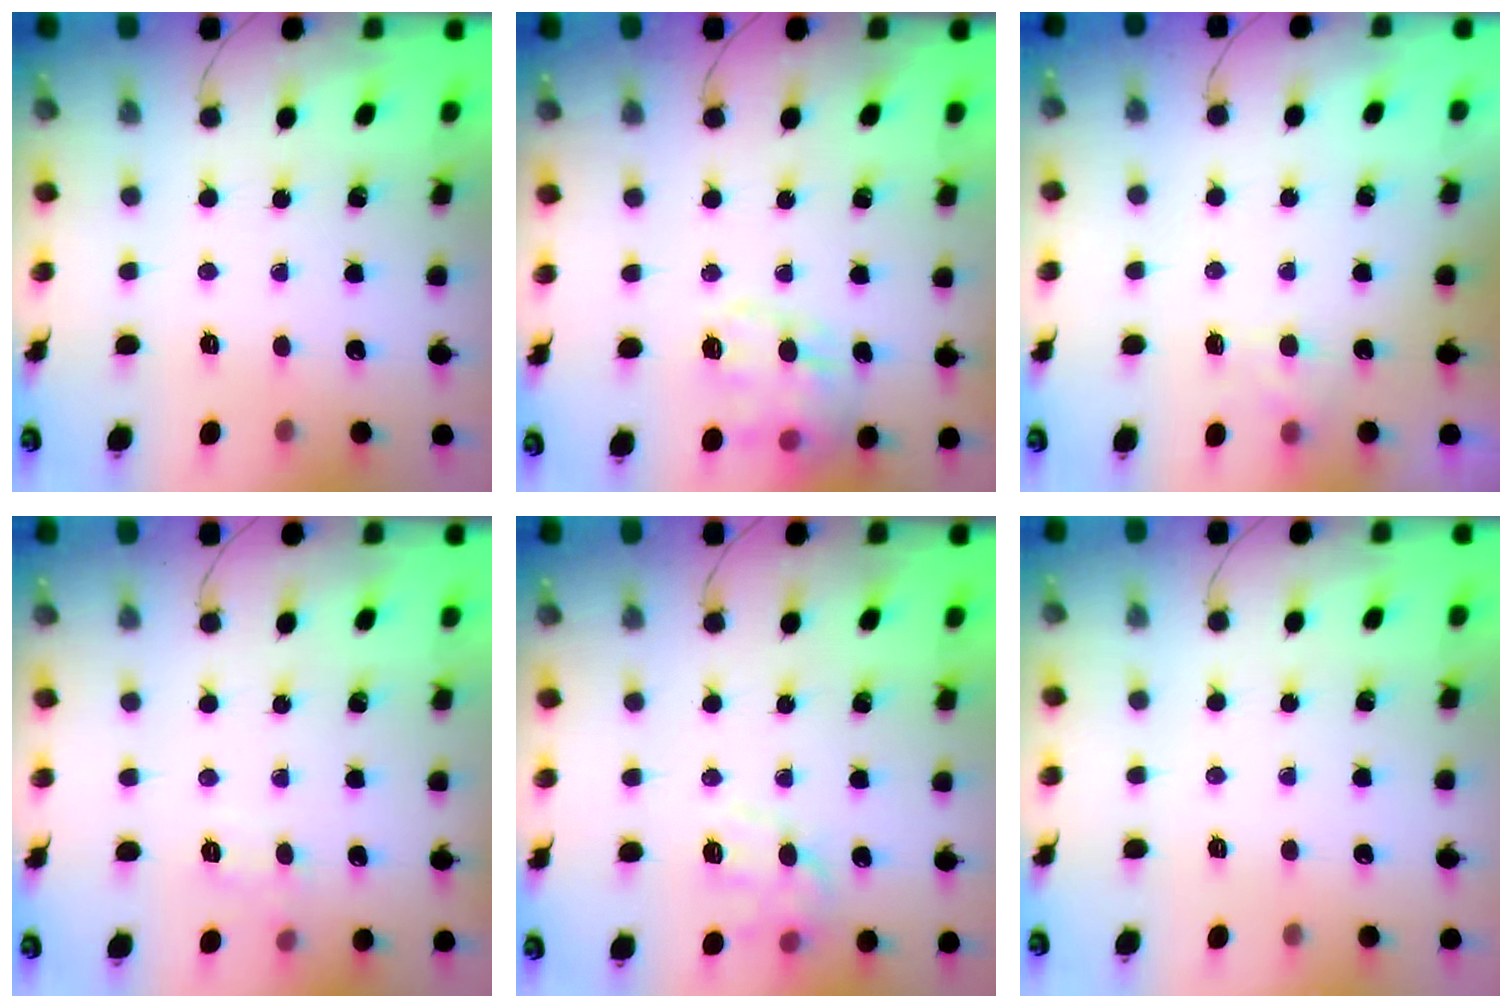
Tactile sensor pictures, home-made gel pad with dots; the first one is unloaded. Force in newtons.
{"total": 13.0, "press": 12.9, "slide": 1.2}
{"total": 6.3, "press": 6.1, "slide": 1.6}
{"total": 6.0, "press": 5.9, "slide": 1.3}
{"total": 11.2, "press": 11.2, "slide": 0.4}
{"total": 0.0}